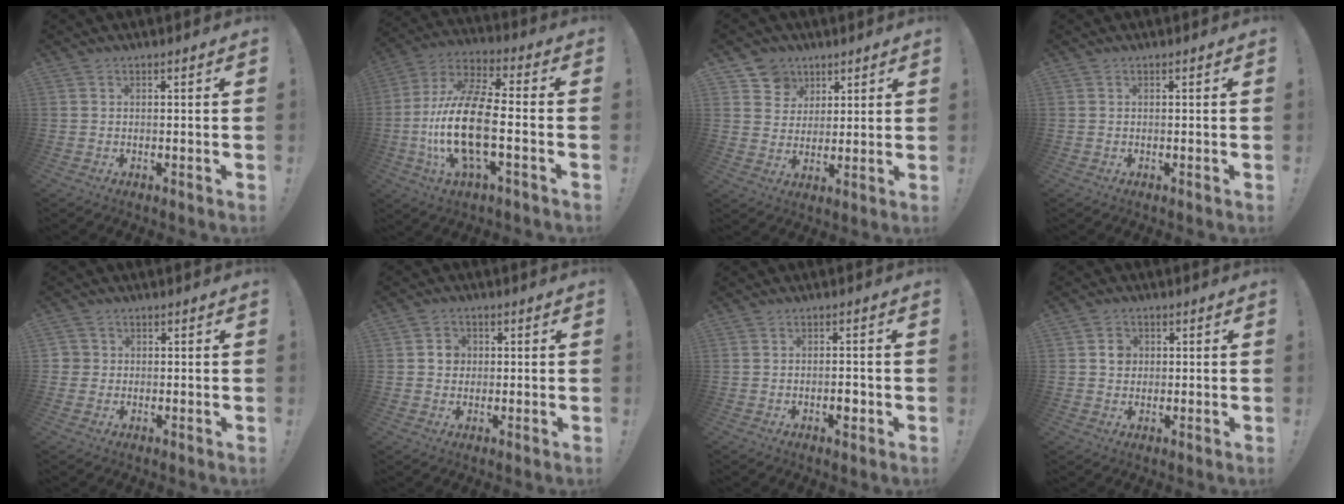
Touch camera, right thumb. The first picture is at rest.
{"total": 20.0, "force": [-3.6, 7.7, 18.2], "torque": [-0.380, 0.005, -0.062]}
{"total": 8.2, "force": [4.2, 6.9, 1.1], "torque": [-0.013, -0.032, 0.085]}
{"total": 0.0}
{"total": 2.3, "force": [-0.1, 2.2, 0.4], "torque": [-0.004, 0.004, -0.002]}
{"total": 4.0, "force": [0.4, 3.7, 1.5], "torque": [-0.013, 0.002, 0.004]}
{"total": 2.7, "force": [-1.1, 1.6, 1.9], "torque": [-0.012, 0.001, -0.021]}
{"total": 3.8, "force": [0.5, 3.5, 1.4], "torque": [-0.003, -0.003, 0.004]}